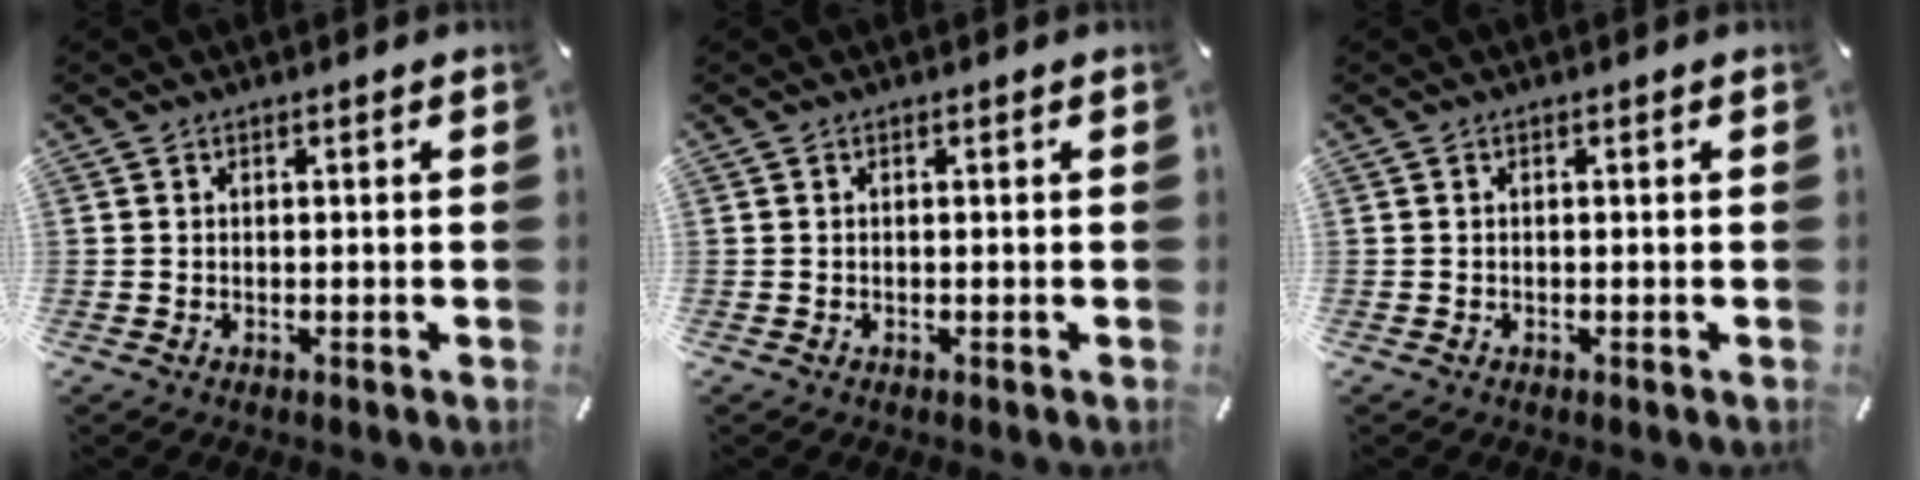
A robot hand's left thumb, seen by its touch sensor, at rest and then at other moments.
{"total": 0.0}
{"total": 0.0}